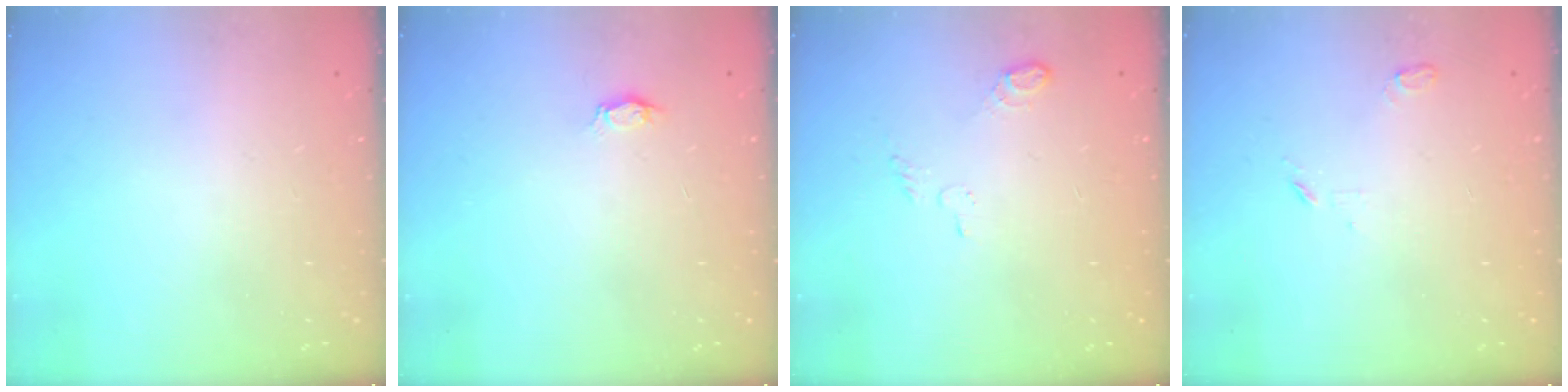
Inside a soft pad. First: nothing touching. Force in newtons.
{"total": 3.0, "press": 2.9, "slide": 0.3}
{"total": 4.1, "press": 4.0, "slide": 0.9}
{"total": 3.4, "press": 3.4, "slide": 0.4}